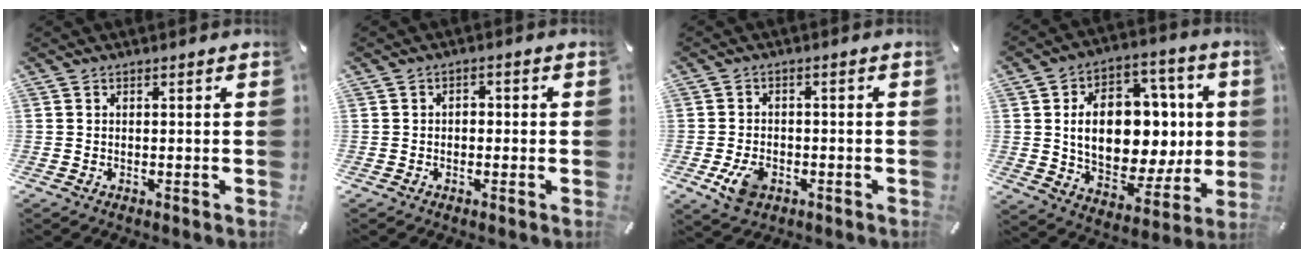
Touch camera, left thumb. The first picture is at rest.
{"total": 1.8, "force": [-0.7, 1.2, 1.1], "torque": [-0.023, 0.008, -0.016]}
{"total": 6.0, "force": [-2.5, 4.1, 3.7], "torque": [-0.075, 0.003, -0.046]}
{"total": 18.7, "force": [1.8, 13.3, 13.0], "torque": [-0.218, -0.018, 0.040]}